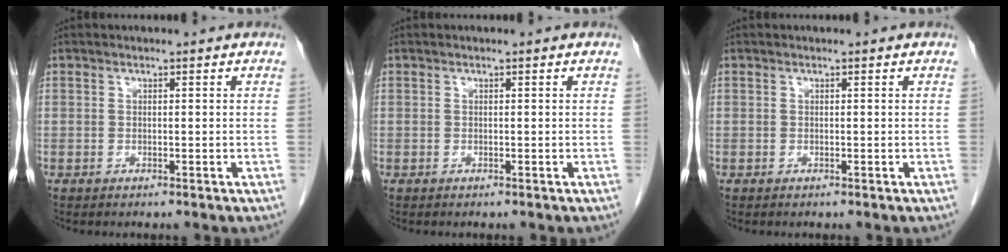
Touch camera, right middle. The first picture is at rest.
{"total": 0.0}
{"total": 0.0}